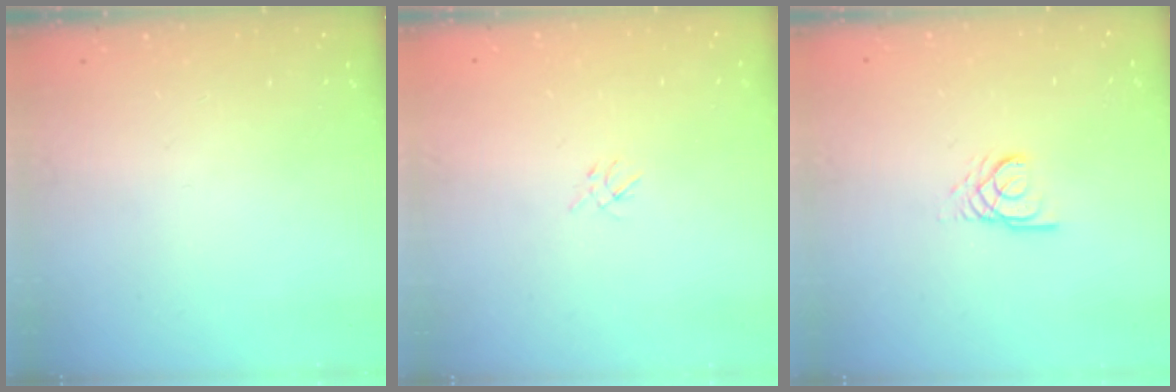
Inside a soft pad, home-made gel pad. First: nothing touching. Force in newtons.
{"total": 2.2, "press": 2.2, "slide": 0.5}
{"total": 2.6, "press": 2.6, "slide": 0.1}